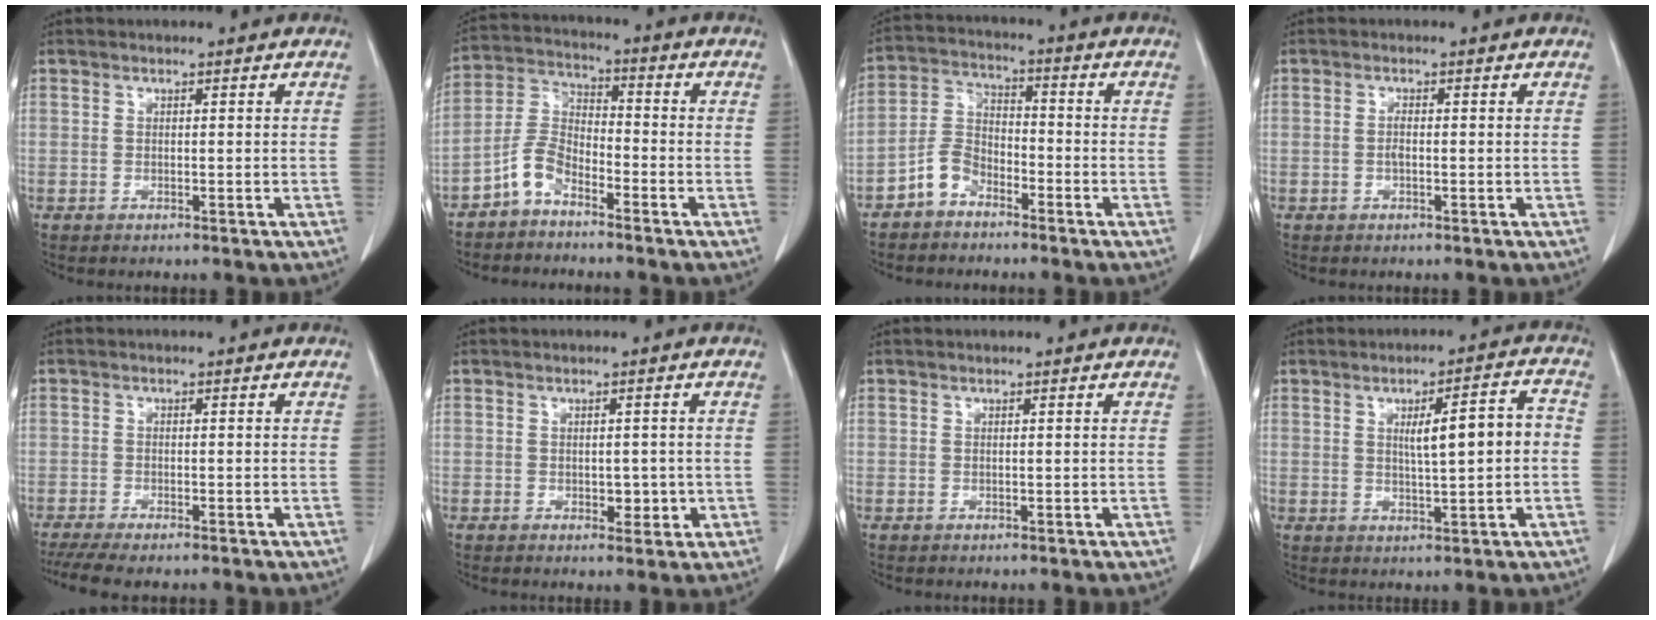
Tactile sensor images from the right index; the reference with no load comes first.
{"total": 5.8, "force": [-4.1, 2.7, 3.0], "torque": [-0.067, 0.010, -0.091]}
{"total": 5.7, "force": [-3.8, 3.6, 2.2], "torque": [-0.047, 0.014, -0.080]}
{"total": 1.0, "force": [-0.2, 0.3, 1.0], "torque": [-0.022, 0.001, -0.005]}
{"total": 6.3, "force": [-5.2, 1.2, 3.5], "torque": [-0.054, -0.011, -0.083]}
{"total": 2.6, "force": [-0.5, 1.7, 1.9], "torque": [-0.020, 0.002, 0.000]}
{"total": 0.0}
{"total": 7.5, "force": [0.4, 1.2, 7.4], "torque": [-0.112, 0.018, 0.009]}